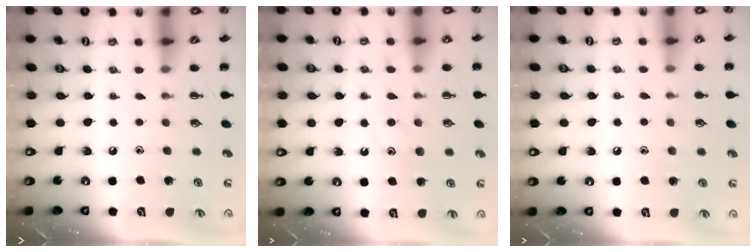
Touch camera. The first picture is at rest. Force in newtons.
{"total": 10.6, "press": 10.5, "slide": 0.9}
{"total": 7.3, "press": 7.0, "slide": 2.1}